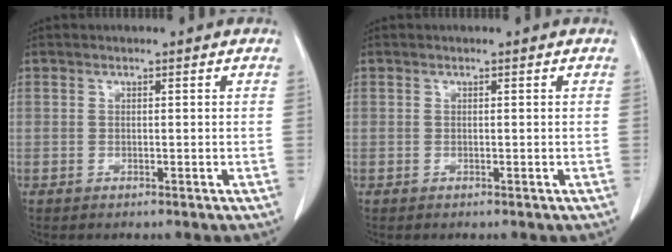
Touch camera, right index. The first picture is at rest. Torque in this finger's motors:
{"motor_torque": [0.00, 0.00, 0.00, 0.00]}